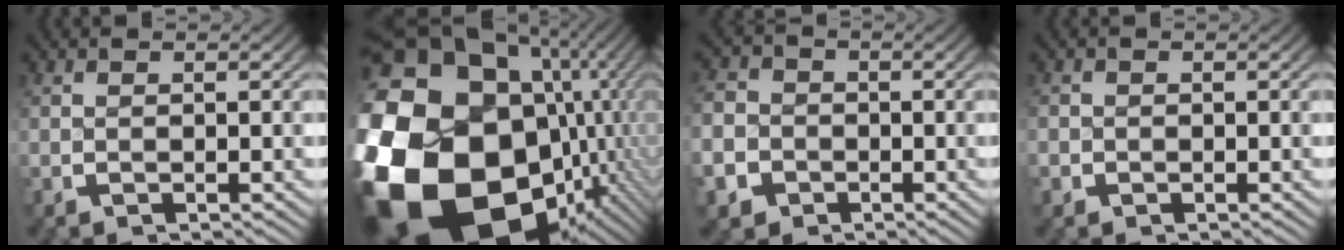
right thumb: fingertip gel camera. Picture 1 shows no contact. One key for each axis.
{"total": 31.2, "fx": -5.6, "fy": 21.5, "fz": 21.8, "tx": -0.408, "ty": -0.083, "tz": -0.065}
{"total": 7.7, "fx": -2.5, "fy": 7.0, "fz": 2.1, "tx": -0.058, "ty": -0.030, "tz": -0.044}
{"total": 1.5, "fx": -0.5, "fy": 1.5, "fz": 0.1, "tx": -0.002, "ty": -0.007, "tz": -0.009}